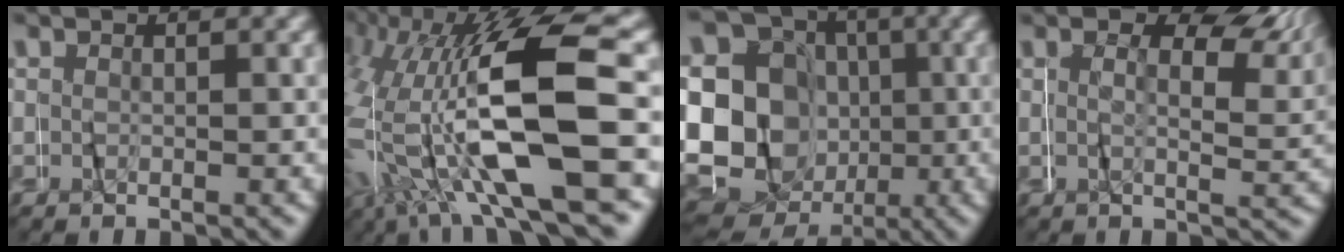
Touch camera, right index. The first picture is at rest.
{"total": 13.3, "force": [0.5, 6.5, 11.6], "torque": [-0.220, 0.013, 0.009]}
{"total": 16.2, "force": [-0.3, 14.1, 7.8], "torque": [-0.166, -0.029, -0.011]}
{"total": 4.7, "force": [1.9, 1.2, 4.1], "torque": [-0.049, 0.014, 0.018]}